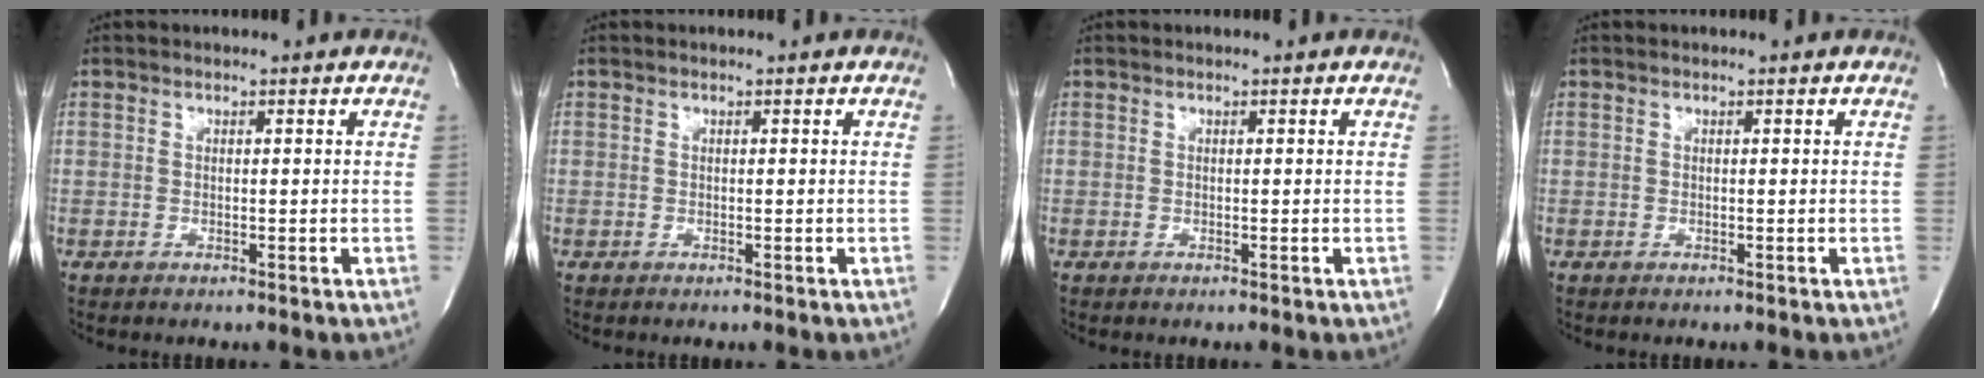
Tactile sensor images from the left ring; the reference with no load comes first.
{"total": 0.0}
{"total": 0.0}
{"total": 0.0}